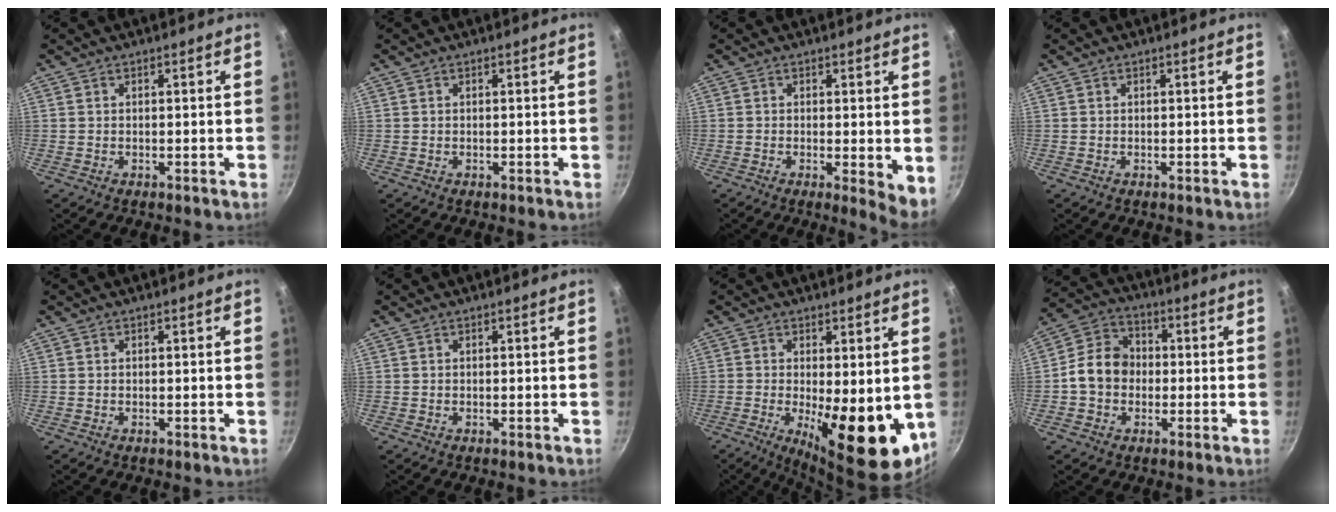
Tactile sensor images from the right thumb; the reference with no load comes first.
{"total": 0.0}
{"total": 4.9, "force": [-0.1, 1.5, 4.6], "torque": [-0.061, -0.015, -0.003]}
{"total": 0.0}
{"total": 0.0}
{"total": 0.0}
{"total": 14.2, "force": [-1.9, 5.3, 13.0], "torque": [-0.165, -0.017, -0.014]}
{"total": 9.6, "force": [-0.9, 7.9, 5.4], "torque": [-0.066, 0.026, -0.034]}